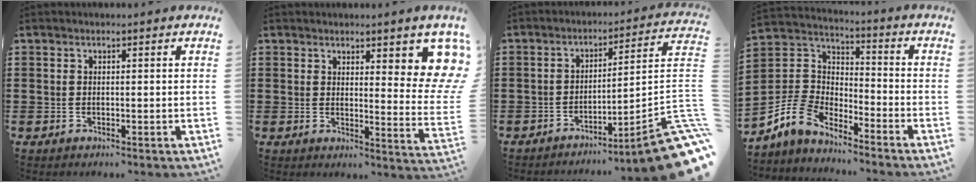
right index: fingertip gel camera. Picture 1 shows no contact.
{"total": 6.3, "force": [4.7, 1.5, 3.9], "torque": [-0.060, -0.022, 0.079]}
{"total": 11.8, "force": [-6.4, 1.8, 9.7], "torque": [-0.122, 0.006, -0.113]}
{"total": 7.2, "force": [-5.5, 4.3, 1.9], "torque": [-0.091, 0.005, -0.120]}